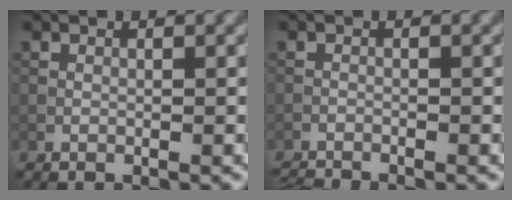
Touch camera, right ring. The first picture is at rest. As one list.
[{"total": 2.4, "force": [-2.4, 0.0, 0.5], "torque": [-0.018, -0.010, -0.048]}]